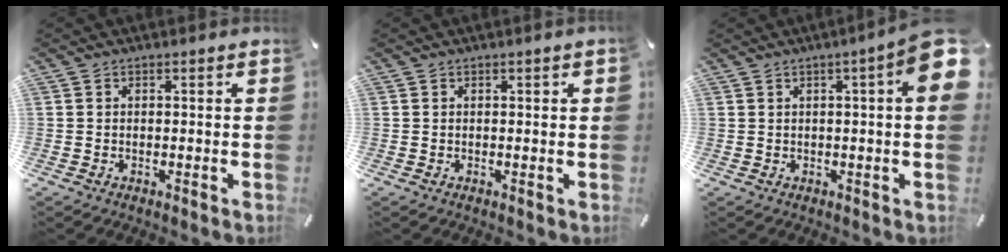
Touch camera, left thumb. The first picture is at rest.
{"total": 0.6, "force": [0.2, 0.0, 0.6], "torque": [-0.010, -0.001, 0.003]}
{"total": 8.9, "force": [2.9, 1.0, 8.4], "torque": [-0.121, -0.019, 0.044]}